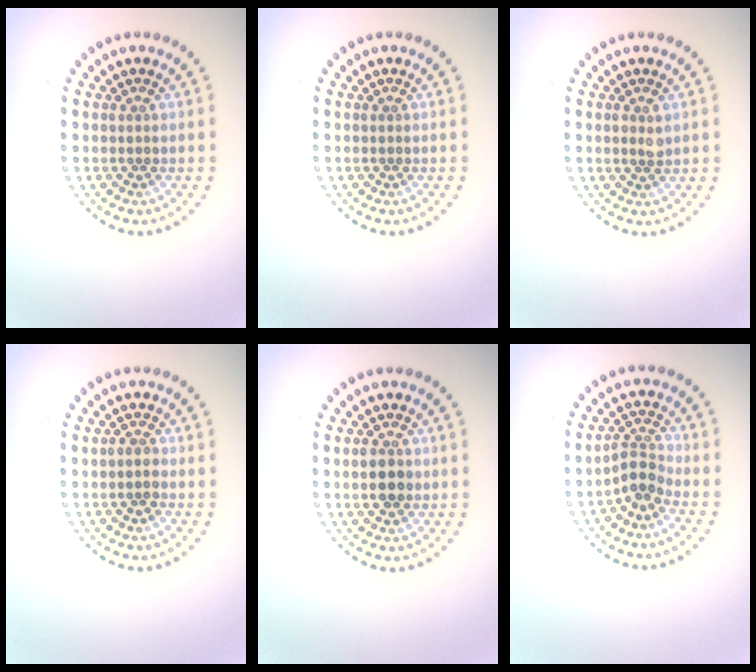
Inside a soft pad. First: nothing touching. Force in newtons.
{"total": 0.0}
{"total": 1.1, "press": 1.1, "slide": 0.1}
{"total": 1.1, "press": 1.1, "slide": 0.4}
{"total": 2.7, "press": 2.7, "slide": 0.1}
{"total": 2.5, "press": 1.8, "slide": 1.8}